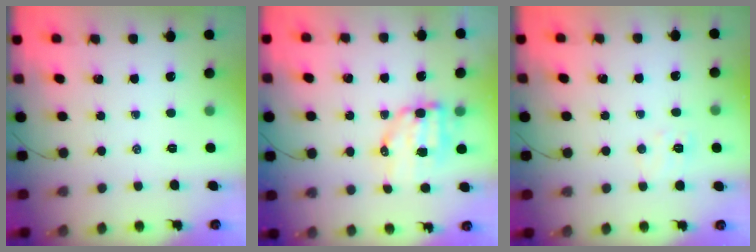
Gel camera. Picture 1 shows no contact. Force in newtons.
{"total": 7.9, "press": 7.7, "slide": 1.7}
{"total": 5.1, "press": 5.0, "slide": 1.2}